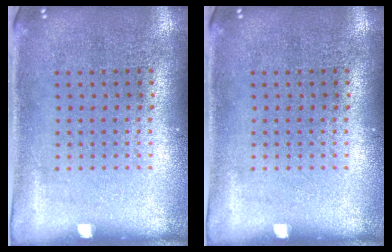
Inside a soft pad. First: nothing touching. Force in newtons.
{"total": 0.0}